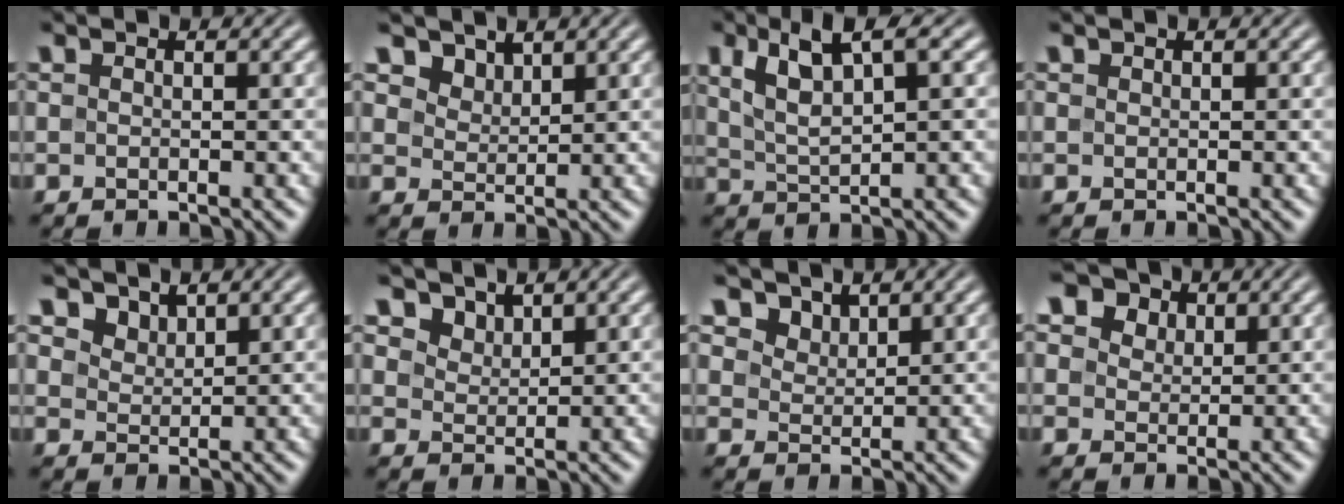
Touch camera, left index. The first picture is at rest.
{"total": 2.5, "force": [2.1, 1.3, 0.6], "torque": [-0.029, -0.020, 0.052]}
{"total": 4.8, "force": [2.4, 1.4, 3.9], "torque": [-0.088, 0.007, 0.048]}
{"total": 0.0}
{"total": 2.2, "force": [1.8, 1.1, 0.6], "torque": [-0.025, -0.017, 0.047]}
{"total": 2.7, "force": [2.2, 1.4, 0.7], "torque": [-0.032, -0.019, 0.055]}
{"total": 3.0, "force": [2.4, 1.6, 0.8], "torque": [-0.036, -0.019, 0.060]}
{"total": 10.5, "force": [6.6, 6.5, 4.9], "torque": [-0.106, 0.025, 0.087]}